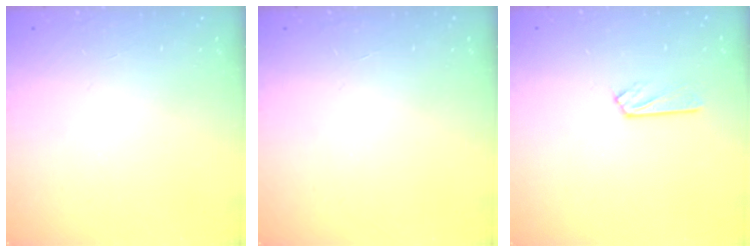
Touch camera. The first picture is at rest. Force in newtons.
{"total": 0.0}
{"total": 3.0, "press": 3.0, "slide": 0.4}